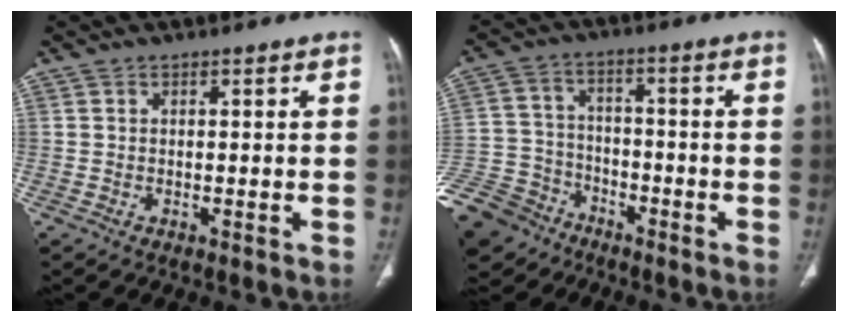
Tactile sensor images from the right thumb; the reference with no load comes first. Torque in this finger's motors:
{"motor_torque": [2.64, 1.39, 1.21, -1.56, 0.24]}